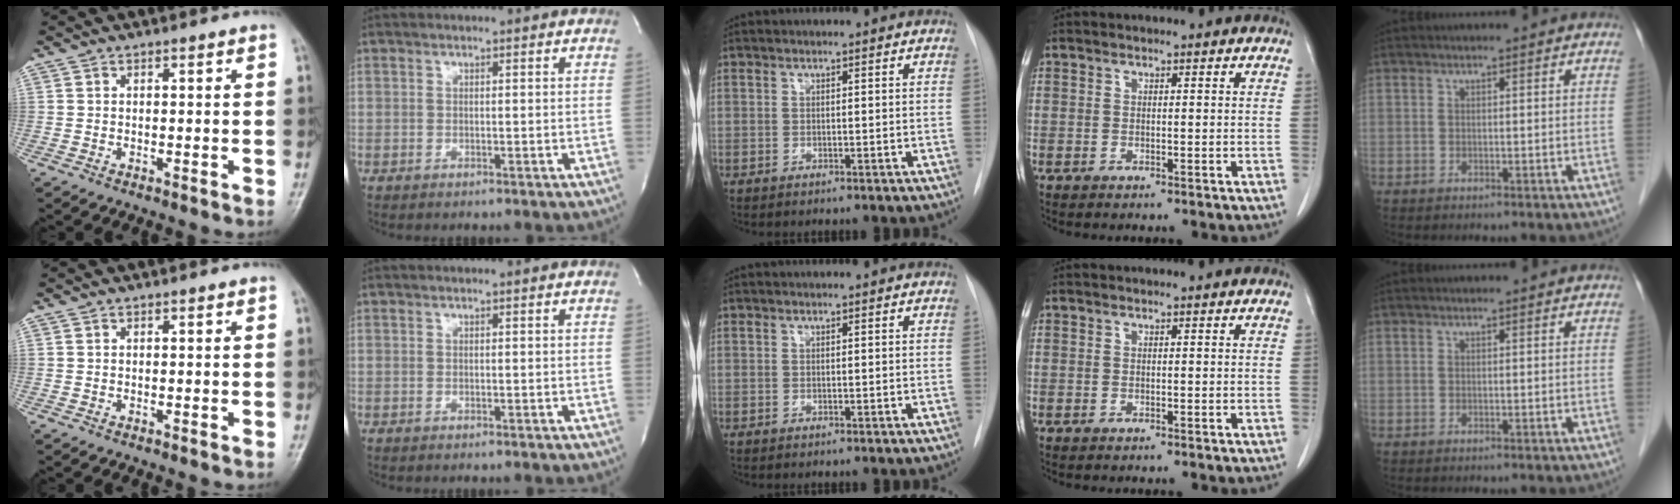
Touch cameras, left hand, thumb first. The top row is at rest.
{}